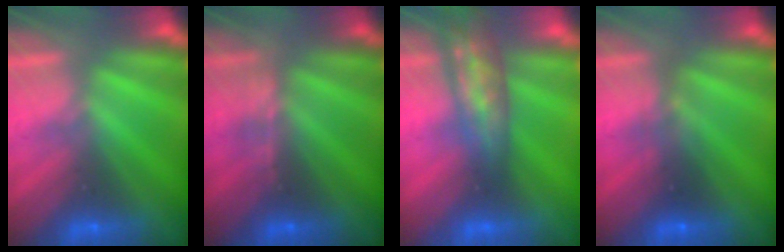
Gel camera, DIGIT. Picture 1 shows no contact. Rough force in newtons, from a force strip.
{"total": 2.9}
{"total": 3.0}
{"total": 2.3}